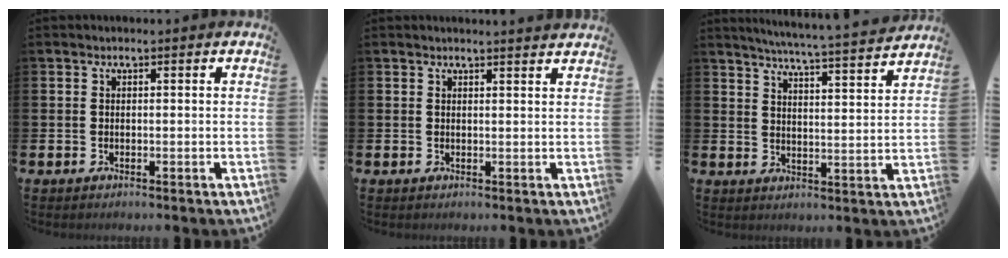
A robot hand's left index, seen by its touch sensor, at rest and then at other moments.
{"total": 1.5, "force": [1.5, -0.1, -0.1], "torque": [0.009, -0.011, 0.026]}
{"total": 5.7, "force": [5.5, -0.8, 1.5], "torque": [-0.044, -0.044, 0.092]}